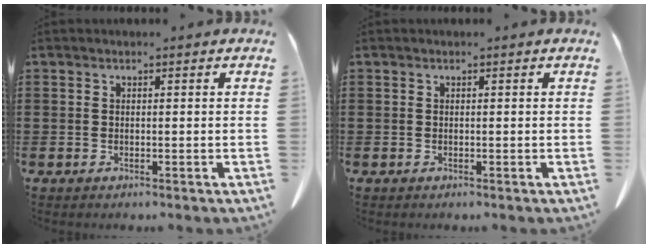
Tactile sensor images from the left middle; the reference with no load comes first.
{"total": 0.0}